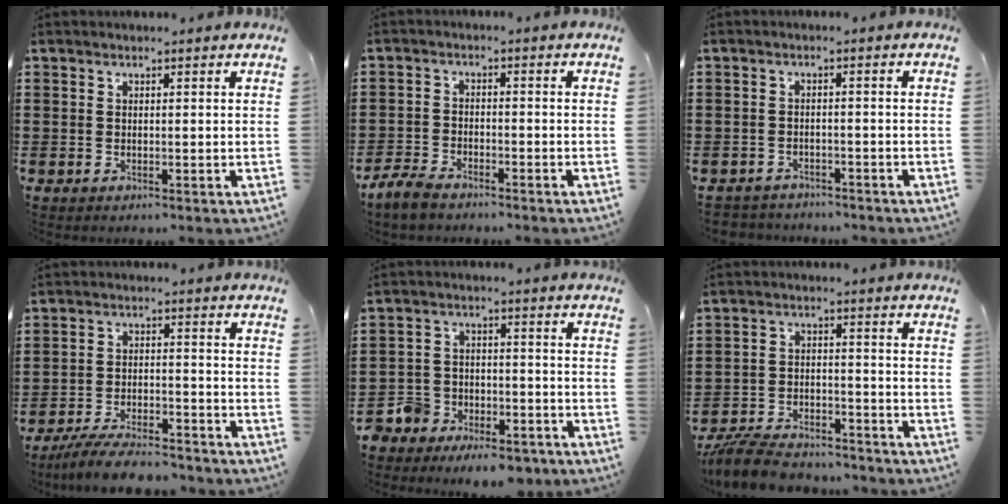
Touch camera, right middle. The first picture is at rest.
{"total": 3.4, "force": [-3.2, 0.9, 1.0], "torque": [-0.040, 0.000, -0.071]}
{"total": 2.3, "force": [-2.2, 0.4, -0.4], "torque": [-0.001, -0.001, -0.050]}
{"total": 6.7, "force": [-6.2, 0.6, 2.4], "torque": [-0.043, 0.004, -0.117]}
{"total": 6.6, "force": [-6.2, 2.2, 0.5], "torque": [-0.029, 0.018, -0.131]}
{"total": 7.1, "force": [-6.7, 1.2, 1.9], "torque": [-0.040, 0.013, -0.130]}